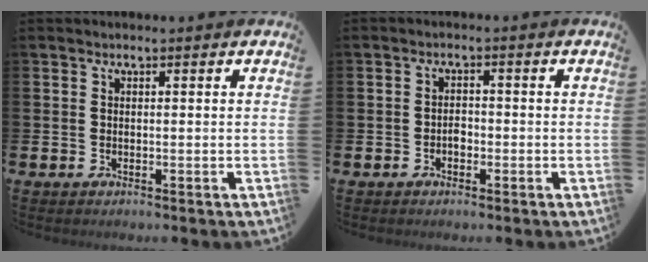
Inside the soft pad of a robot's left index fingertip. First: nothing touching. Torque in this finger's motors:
{"motor_torque": [-0.01, 0.12, 0.02, 0.00]}